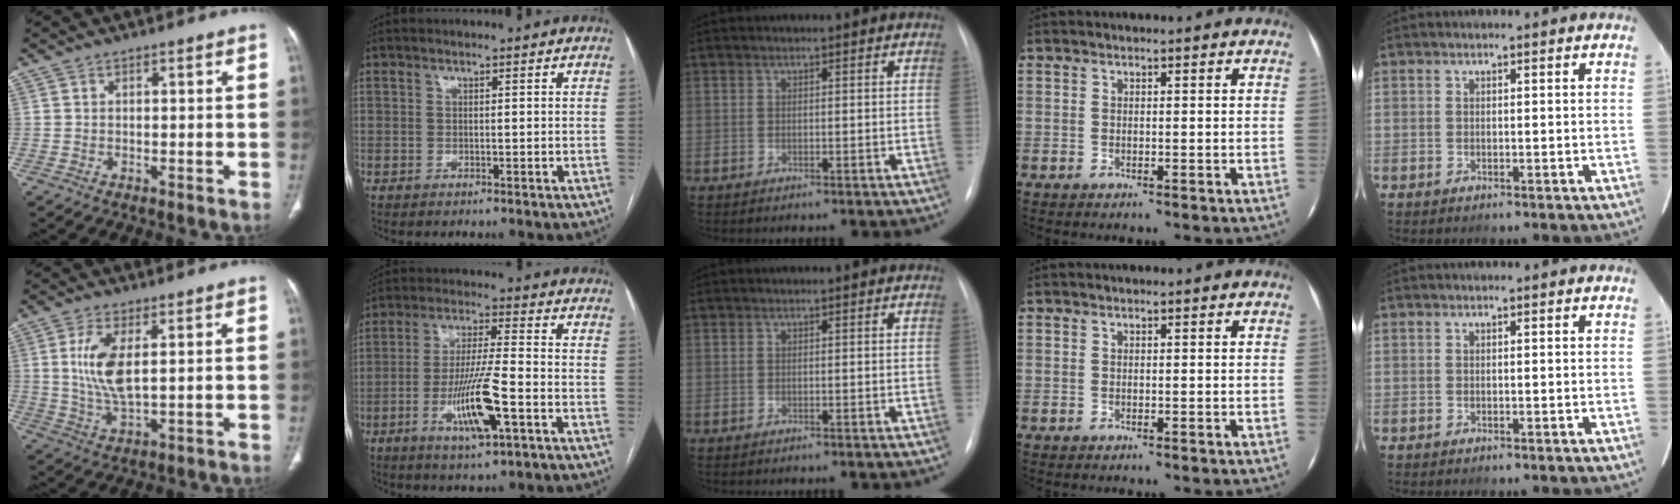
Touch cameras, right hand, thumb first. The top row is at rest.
{"thumb": {"total": 8.6, "force": [1.7, 3.2, 7.8], "torque": [-0.172, -0.016, 0.038]}, "index": {"total": 10.8, "force": [-4.1, 1.0, 10.0], "torque": [-0.190, -0.009, -0.072]}}